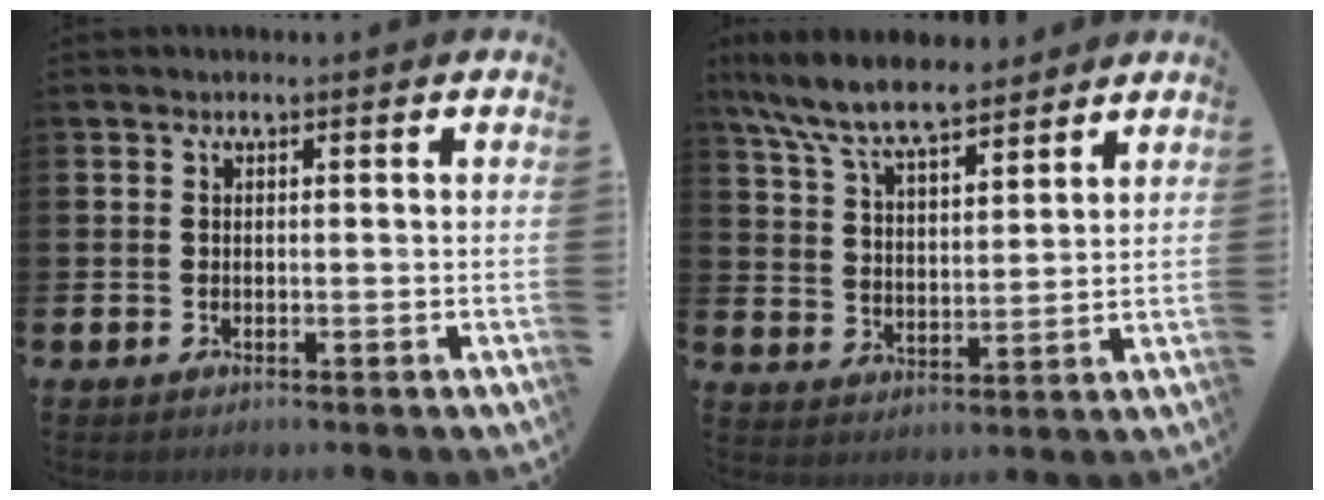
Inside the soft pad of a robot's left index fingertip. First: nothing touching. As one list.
[{"total": 9.1, "force": [8.3, 1.9, 3.3], "torque": [-0.098, -0.035, 0.153]}]